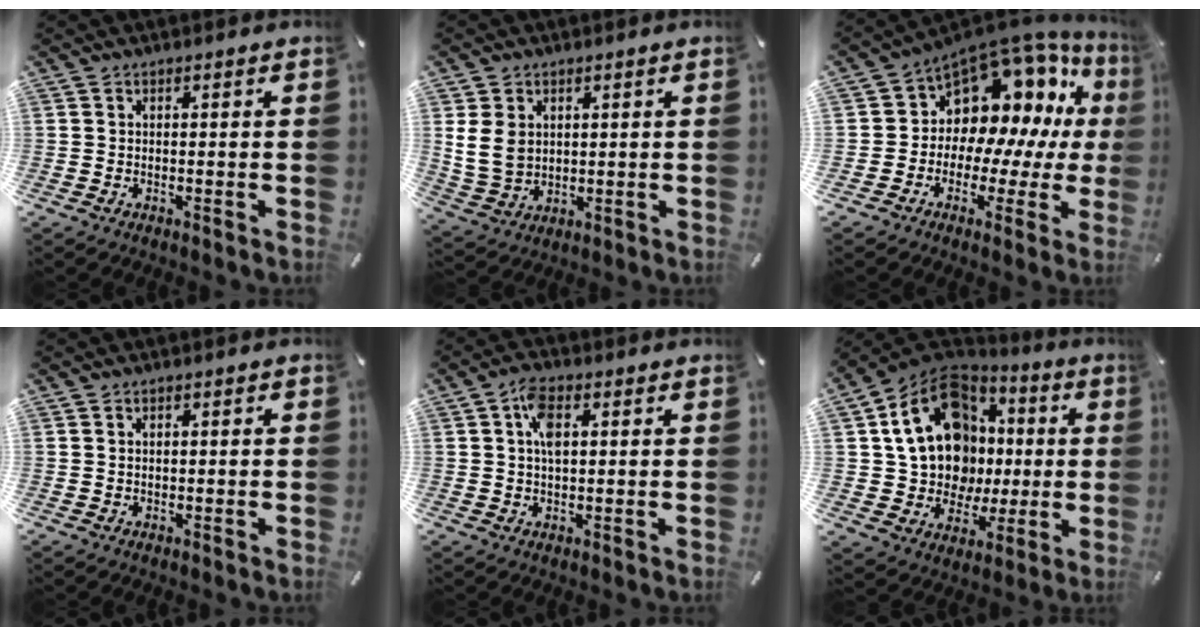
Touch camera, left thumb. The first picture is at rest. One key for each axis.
{"total": 7.2, "fx": 1.7, "fy": 5.9, "fz": 3.7, "tx": -0.091, "ty": 0.005, "tz": 0.032}
{"total": 11.1, "fx": 5.7, "fy": 8.7, "fz": 4.1, "tx": -0.062, "ty": -0.076, "tz": 0.104}
{"total": 1.0, "fx": 0.1, "fy": 0.6, "fz": 0.7, "tx": -0.015, "ty": 0.004, "tz": -0.001}
{"total": 5.3, "fx": 1.4, "fy": 2.8, "fz": 4.2, "tx": -0.082, "ty": 0.001, "tz": 0.018}
{"total": 20.5, "fx": 3.4, "fy": 16.5, "fz": 11.8, "tx": -0.213, "ty": -0.016, "tz": 0.071}